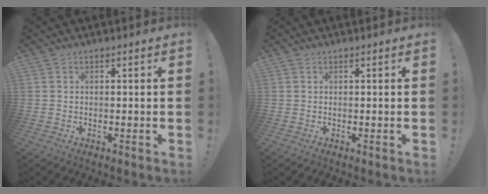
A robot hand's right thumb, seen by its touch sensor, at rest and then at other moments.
{"total": 0.0}